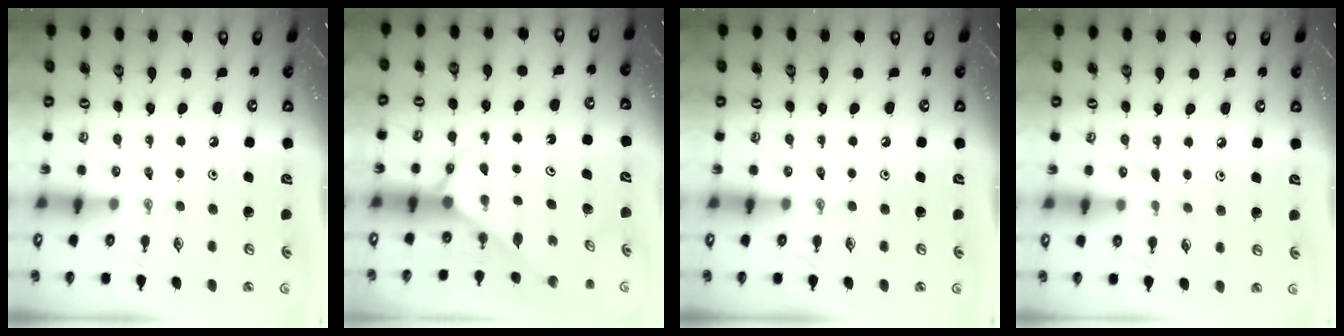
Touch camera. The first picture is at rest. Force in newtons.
{"total": 4.0, "press": 4.0, "slide": 0.2}
{"total": 0.0}
{"total": 3.9, "press": 3.8, "slide": 0.5}